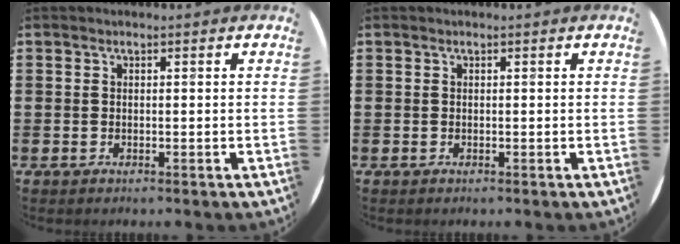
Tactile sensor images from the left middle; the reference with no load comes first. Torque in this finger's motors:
{"motor_torque": [0.00, 0.00, 0.00, -0.01]}